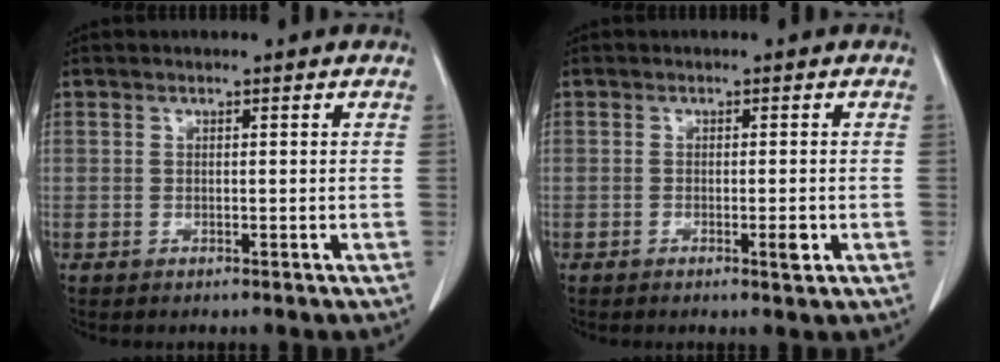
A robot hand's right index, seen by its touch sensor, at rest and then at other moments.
{"total": 1.8, "force": [-0.6, 0.3, 1.6], "torque": [-0.024, -0.003, -0.008]}